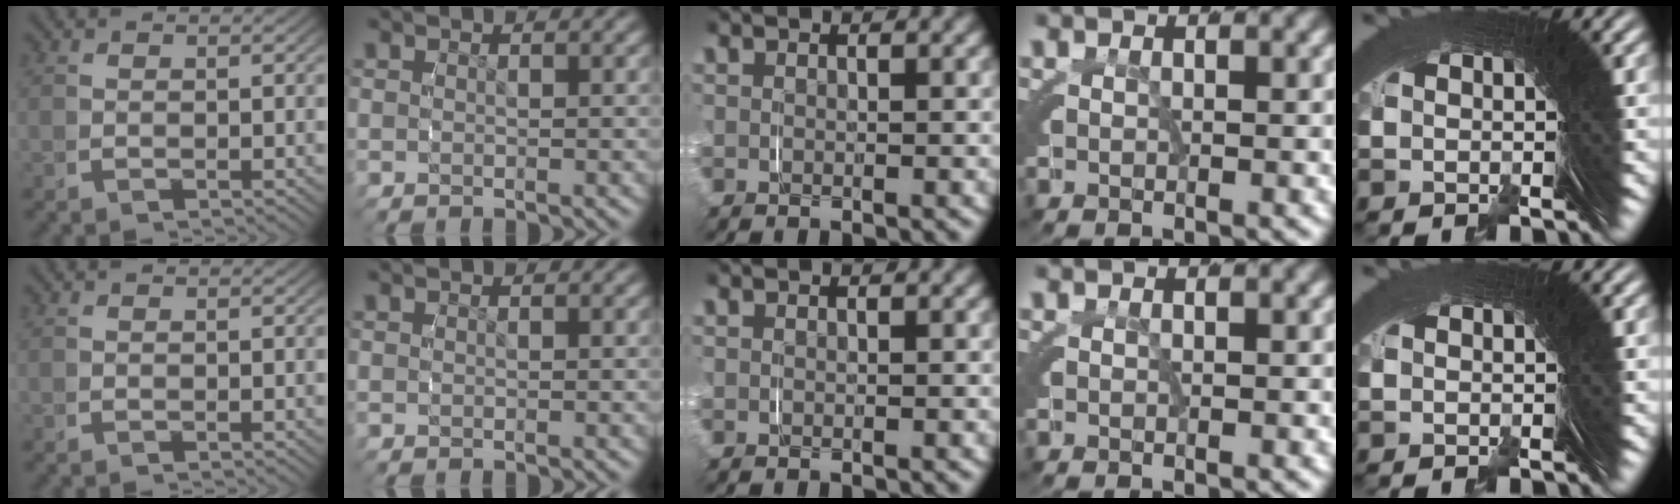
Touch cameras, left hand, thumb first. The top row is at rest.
{}